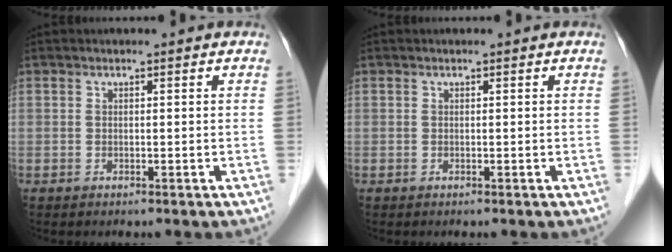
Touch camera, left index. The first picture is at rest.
{"total": 0.0}